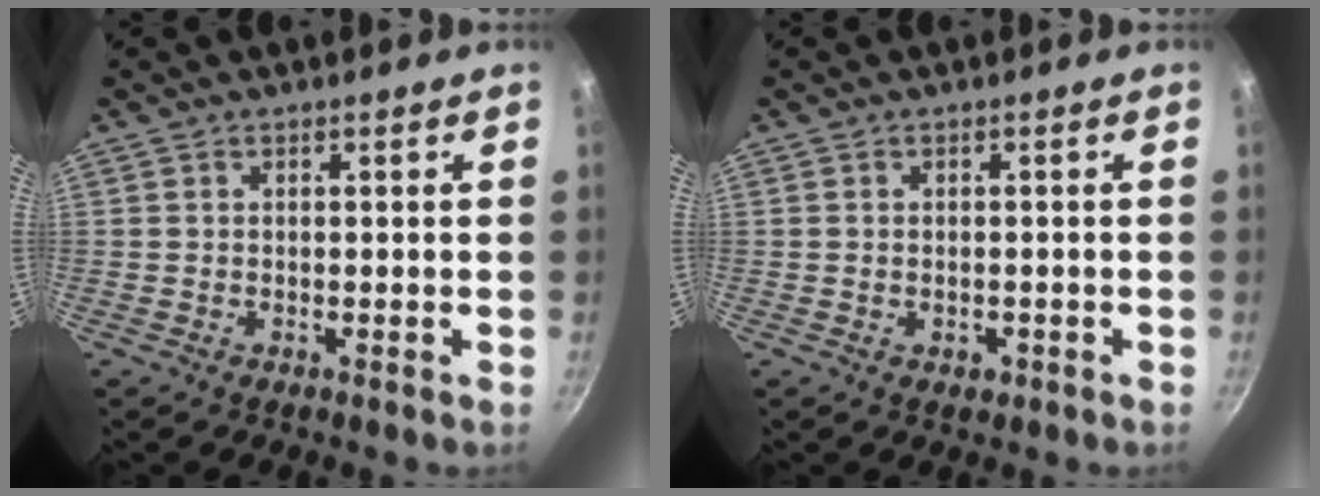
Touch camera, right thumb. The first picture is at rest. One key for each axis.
{"total": 1.7, "fx": -0.6, "fy": 1.2, "fz": 1.1, "tx": -0.015, "ty": 0.001, "tz": -0.007}